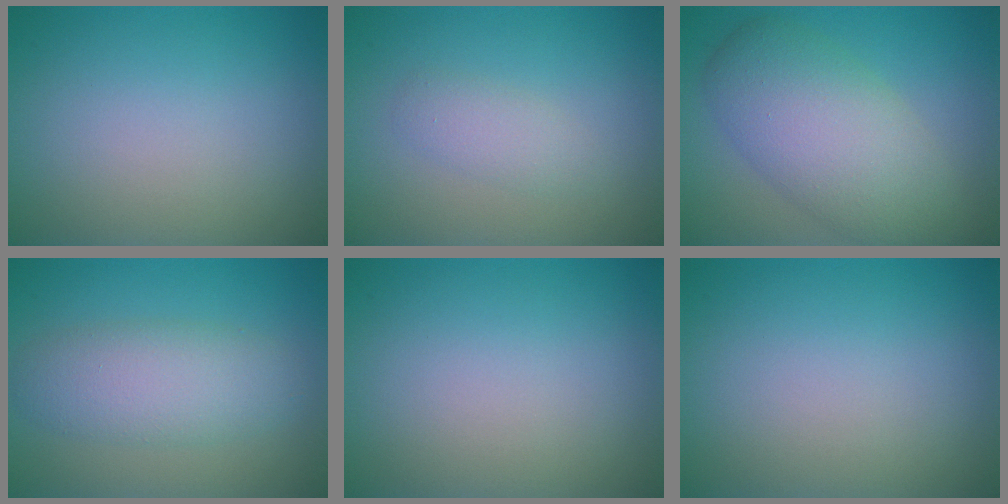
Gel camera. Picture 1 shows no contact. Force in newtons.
{"total": 2.4, "press": 2.4, "slide": 0.2}
{"total": 7.9, "press": 7.8, "slide": 0.5}
{"total": 4.5, "press": 4.5, "slide": 0.2}
{"total": 0.0}
{"total": 0.0}